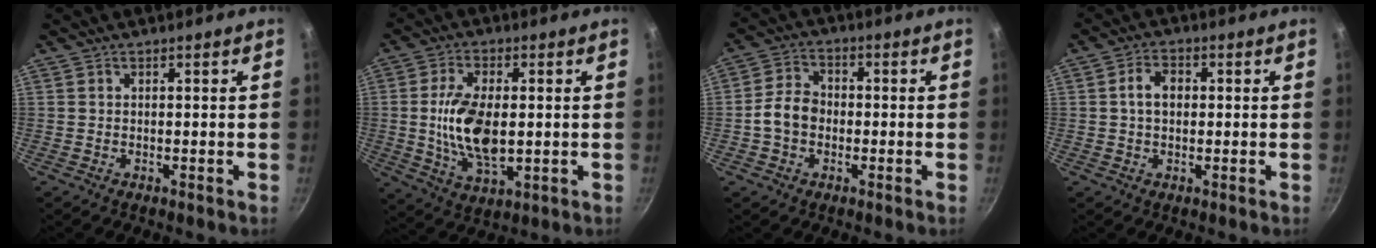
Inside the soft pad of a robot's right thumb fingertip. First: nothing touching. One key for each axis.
{"total": 12.7, "fx": 0.0, "fy": 6.6, "fz": 10.8, "tx": -0.200, "ty": -0.001, "tz": 0.004}
{"total": 6.3, "fx": -1.2, "fy": 5.0, "fz": 3.7, "tx": -0.046, "ty": 0.024, "tz": -0.032}
{"total": 4.7, "fx": 0.4, "fy": 3.3, "fz": 3.3, "tx": -0.046, "ty": 0.013, "tz": 0.000}